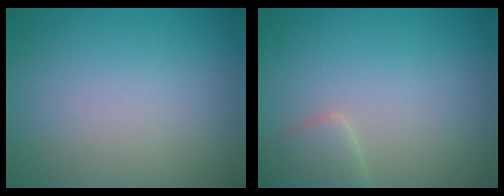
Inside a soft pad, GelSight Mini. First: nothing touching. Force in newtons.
{"total": 2.3, "press": 2.3, "slide": 0.2}